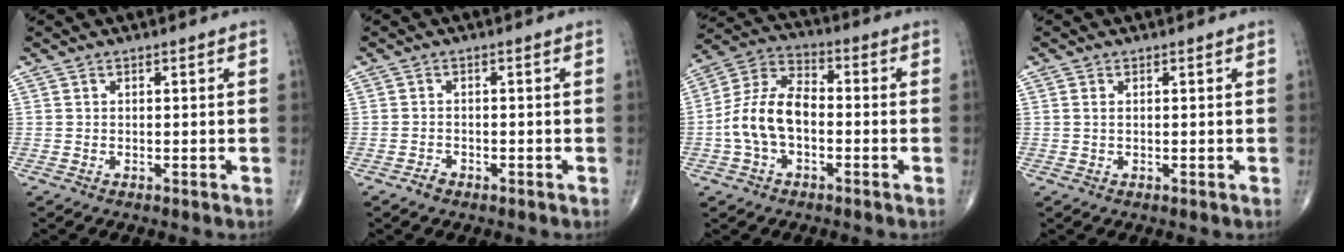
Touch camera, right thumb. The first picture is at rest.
{"total": 1.6, "force": [-1.1, 1.0, 0.5], "torque": [-0.011, 0.006, -0.019]}
{"total": 11.8, "force": [-2.1, 7.3, 9.0], "torque": [-0.175, 0.041, -0.048]}
{"total": 0.8, "force": [0.2, 0.5, 0.7], "torque": [-0.019, 0.005, 0.005]}